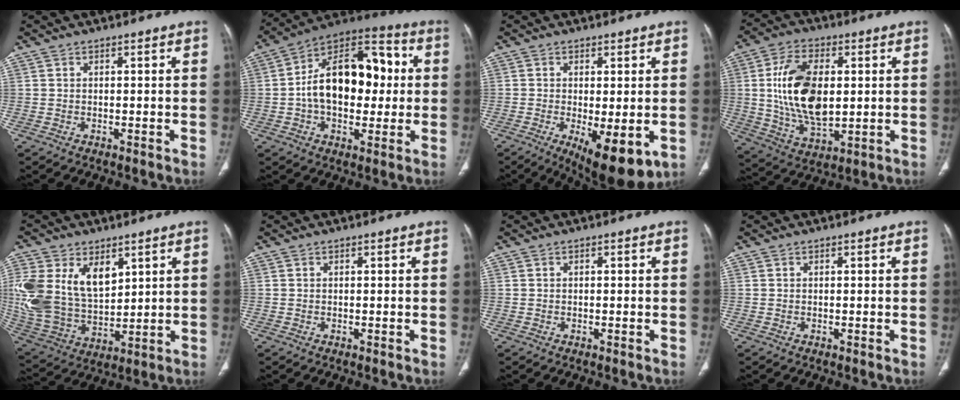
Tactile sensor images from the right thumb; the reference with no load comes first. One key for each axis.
{"total": 20.6, "fx": 0.9, "fy": 12.7, "fz": 16.2, "tx": -0.222, "ty": 0.034, "tz": 0.008}
{"total": 11.4, "fx": -3.4, "fy": 4.1, "fz": 10.1, "tx": -0.146, "ty": -0.023, "tz": -0.039}
{"total": 17.4, "fx": 1.7, "fy": 9.6, "fz": 14.4, "tx": -0.263, "ty": -0.008, "tz": 0.038}
{"total": 20.8, "fx": 6.7, "fy": 13.7, "fz": 14.2, "tx": -0.299, "ty": -0.018, "tz": 0.145}
{"total": 0.0}
{"total": 0.0}
{"total": 0.0}